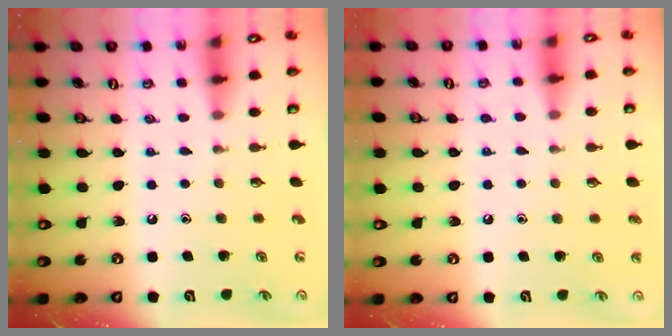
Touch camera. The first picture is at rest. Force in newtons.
{"total": 2.9, "press": 2.9, "slide": 0.4}